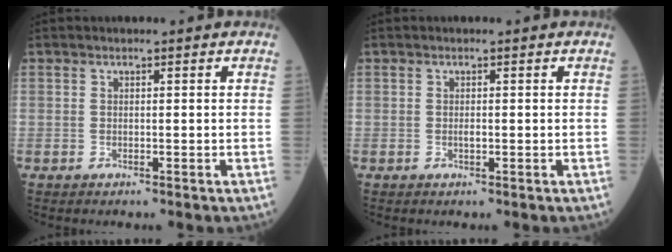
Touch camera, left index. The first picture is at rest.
{"total": 0.7, "force": [-0.1, 0.3, 0.6], "torque": [-0.014, -0.001, -0.001]}